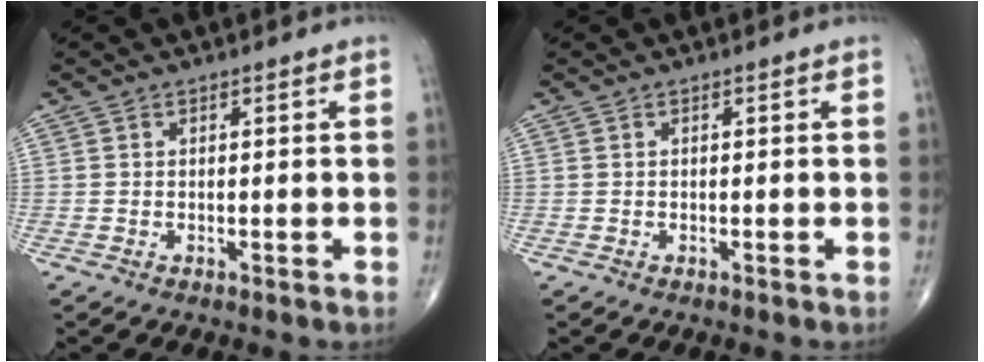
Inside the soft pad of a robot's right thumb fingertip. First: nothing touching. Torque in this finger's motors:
{"motor_torque": [0.00, 0.00, 0.07, 0.07, 0.01]}